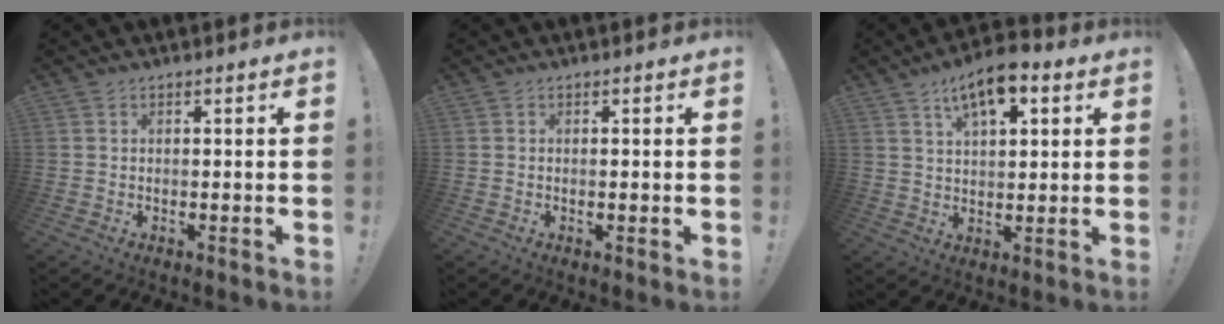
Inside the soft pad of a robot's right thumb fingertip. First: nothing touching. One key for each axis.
{"total": 0.5, "fx": 0.0, "fy": 0.0, "fz": 0.5, "tx": -0.009, "ty": 0.000, "tz": 0.001}
{"total": 10.2, "fx": 5.8, "fy": 4.6, "fz": 7.0, "tx": -0.108, "ty": -0.019, "tz": 0.102}